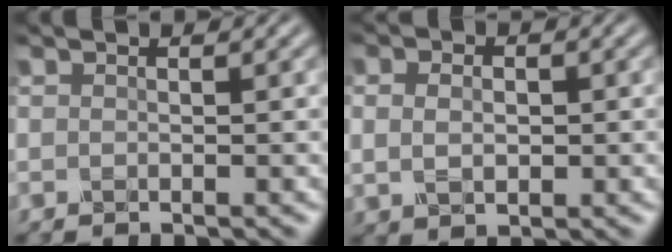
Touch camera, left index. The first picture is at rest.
{"total": 3.3, "force": [0.6, 2.3, 2.3], "torque": [-0.030, 0.014, 0.002]}